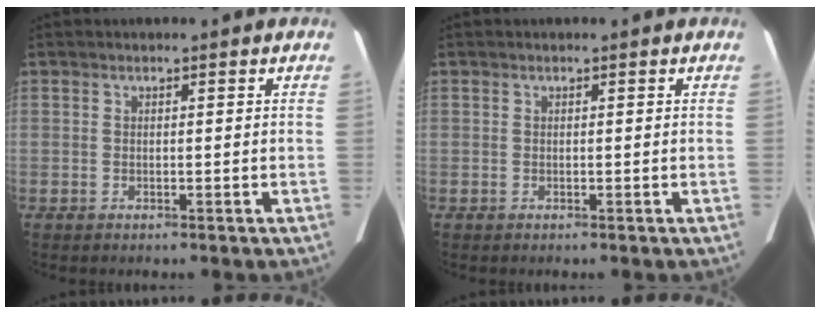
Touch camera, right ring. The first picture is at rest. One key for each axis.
{"total": 0.0}